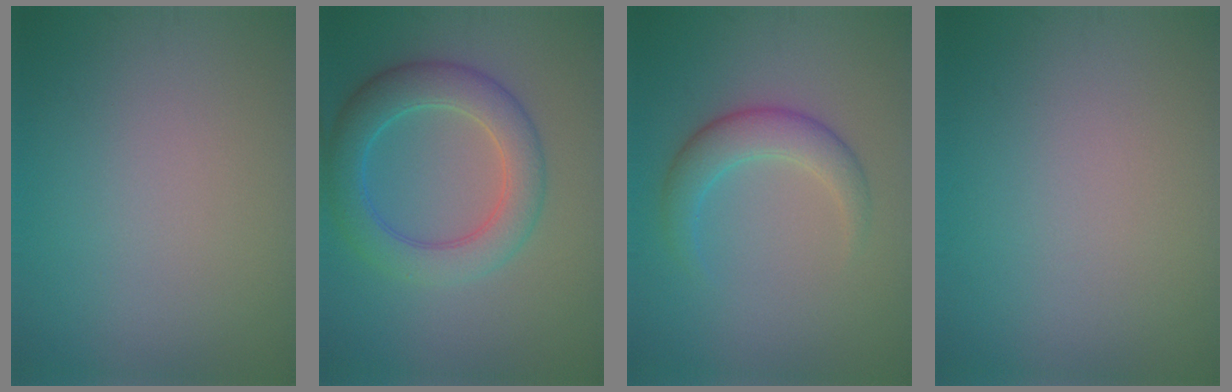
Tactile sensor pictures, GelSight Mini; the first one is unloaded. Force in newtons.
{"total": 5.7, "press": 5.7, "slide": 0.1}
{"total": 3.5, "press": 3.5, "slide": 0.2}
{"total": 0.0}